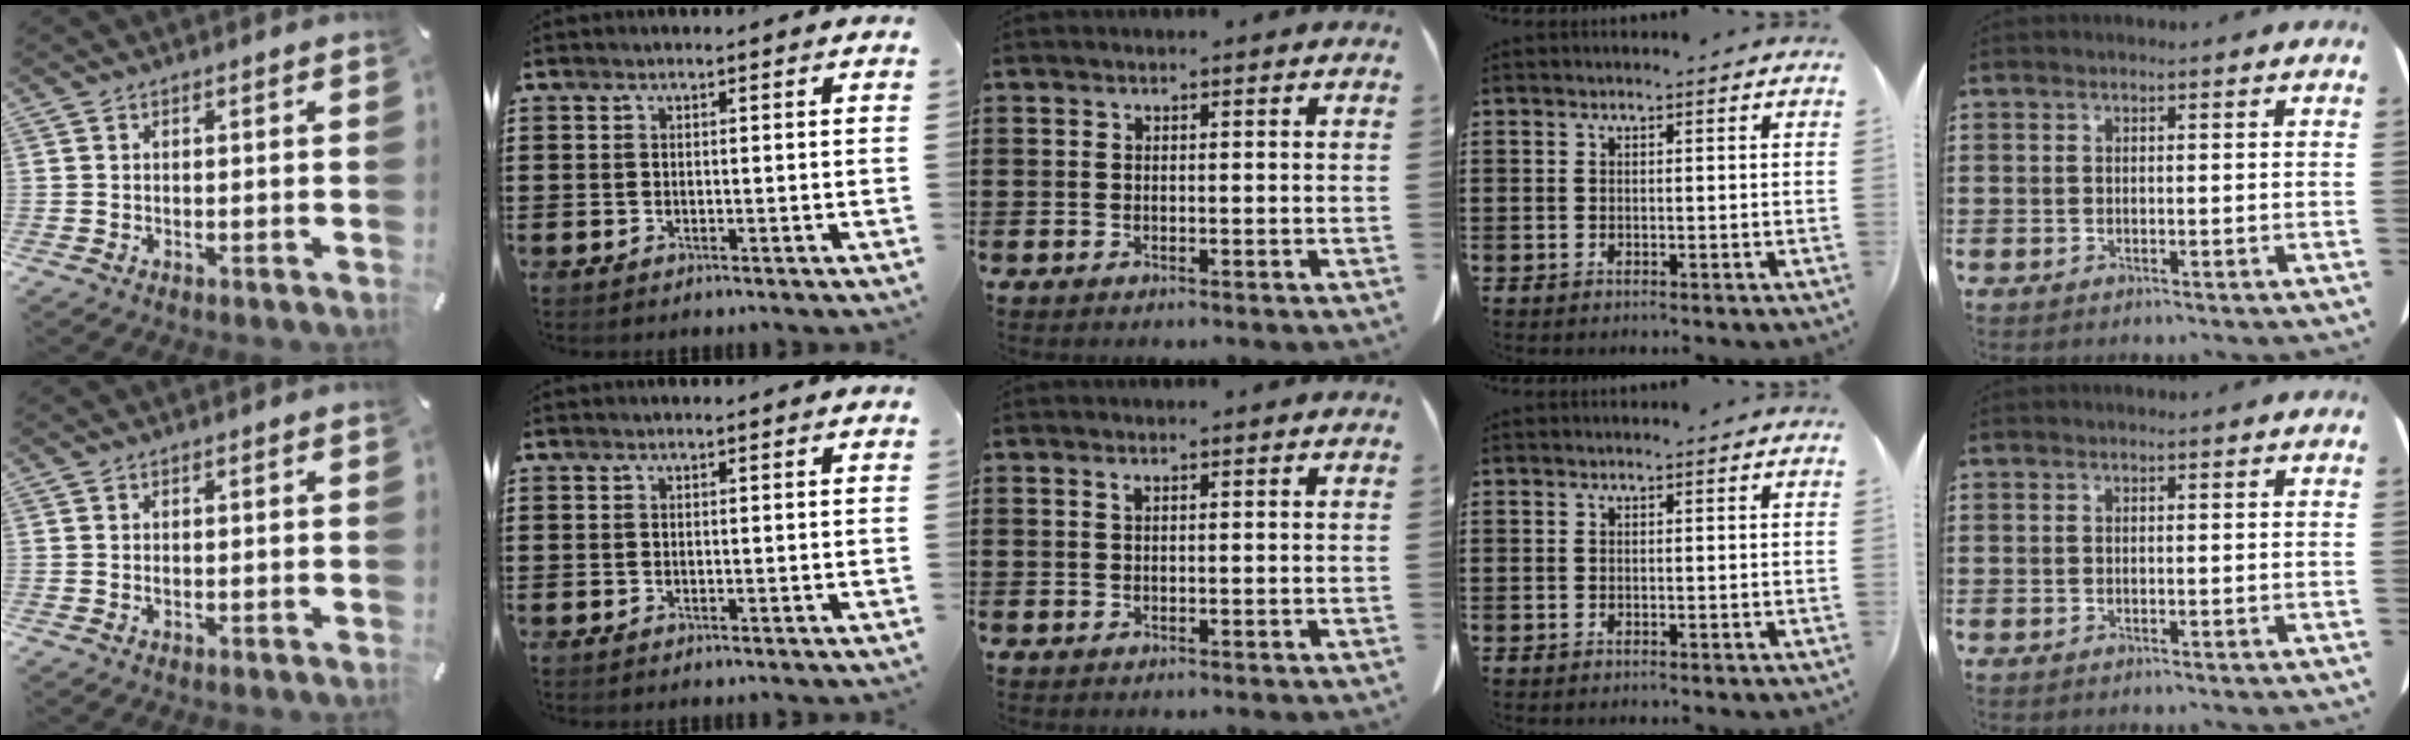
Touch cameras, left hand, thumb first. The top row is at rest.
{"thumb": {"total": 0.6, "force": [0.0, 0.3, 0.4], "torque": [-0.009, -0.001, 0.000]}, "middle": {"total": 0.7, "force": [0.4, 0.1, 0.6], "torque": [-0.014, -0.002, 0.009]}}